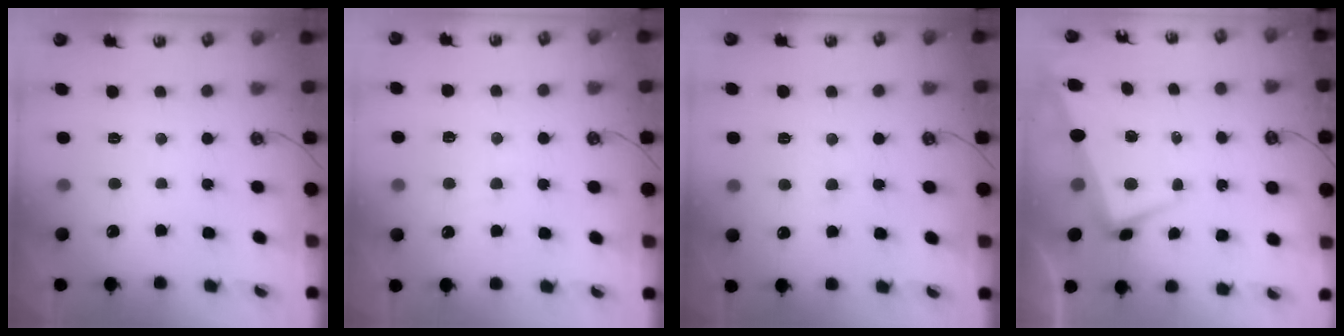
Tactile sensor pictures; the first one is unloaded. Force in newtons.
{"total": 0.8, "press": 0.1, "slide": 0.8}
{"total": 1.0, "press": 0.8, "slide": 0.5}
{"total": 1.4, "press": 0.6, "slide": 1.3}